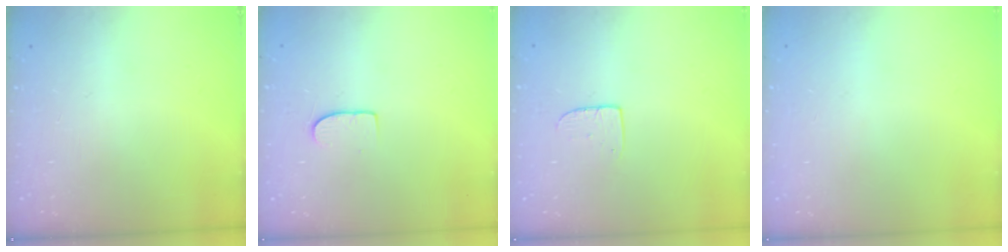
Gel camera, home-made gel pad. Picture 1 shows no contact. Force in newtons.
{"total": 6.6, "press": 6.6, "slide": 0.7}
{"total": 5.0, "press": 5.0, "slide": 0.4}
{"total": 0.0}